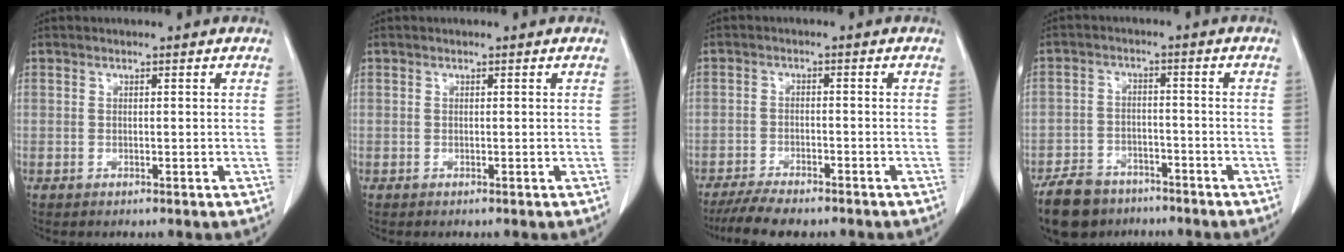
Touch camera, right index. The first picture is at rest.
{"total": 0.0}
{"total": 7.8, "force": [-6.6, 1.6, 3.8], "torque": [-0.058, -0.013, -0.106]}
{"total": 8.8, "force": [-6.8, 4.9, 2.7], "torque": [-0.060, -0.004, -0.110]}